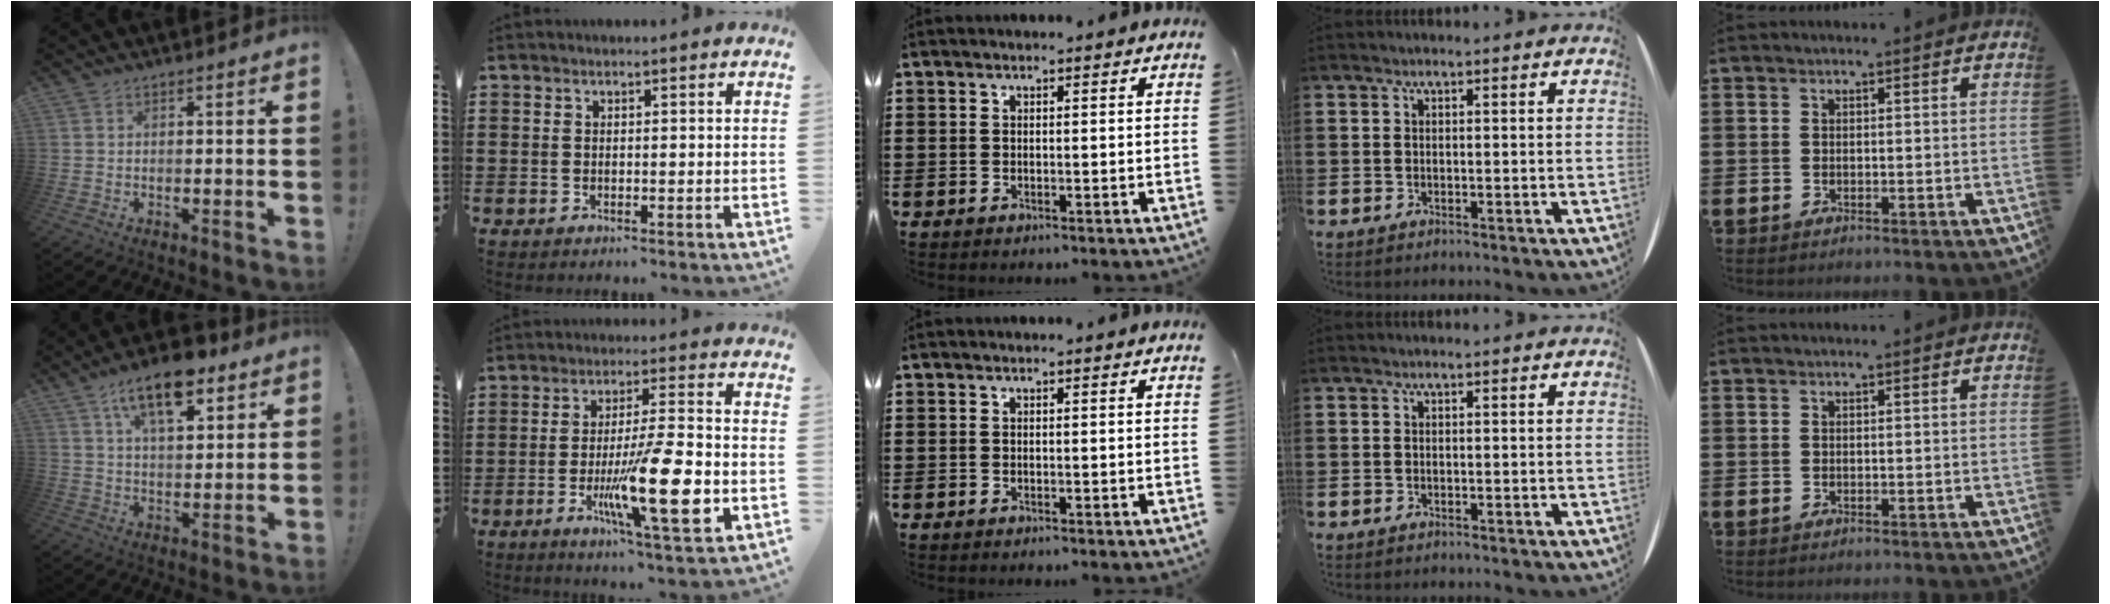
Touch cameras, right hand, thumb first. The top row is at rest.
{"thumb": {"total": 14.8, "force": [8.9, 6.3, 9.9], "torque": [-0.158, -0.037, 0.154]}, "index": {"total": 15.0, "force": [-4.1, 2.8, 14.1], "torque": [-0.250, -0.013, -0.067]}}